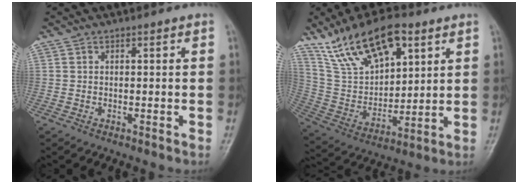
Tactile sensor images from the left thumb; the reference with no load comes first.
{"total": 18.2, "force": [10.6, 8.9, 11.8], "torque": [-0.169, -0.036, 0.208]}